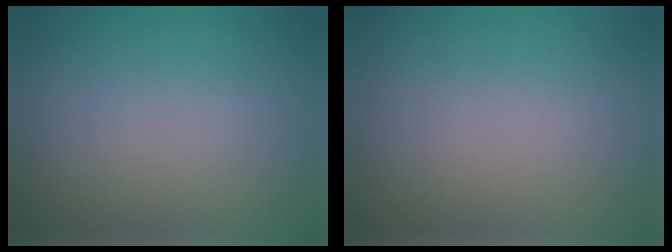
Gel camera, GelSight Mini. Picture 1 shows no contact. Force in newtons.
{"total": 0.0}